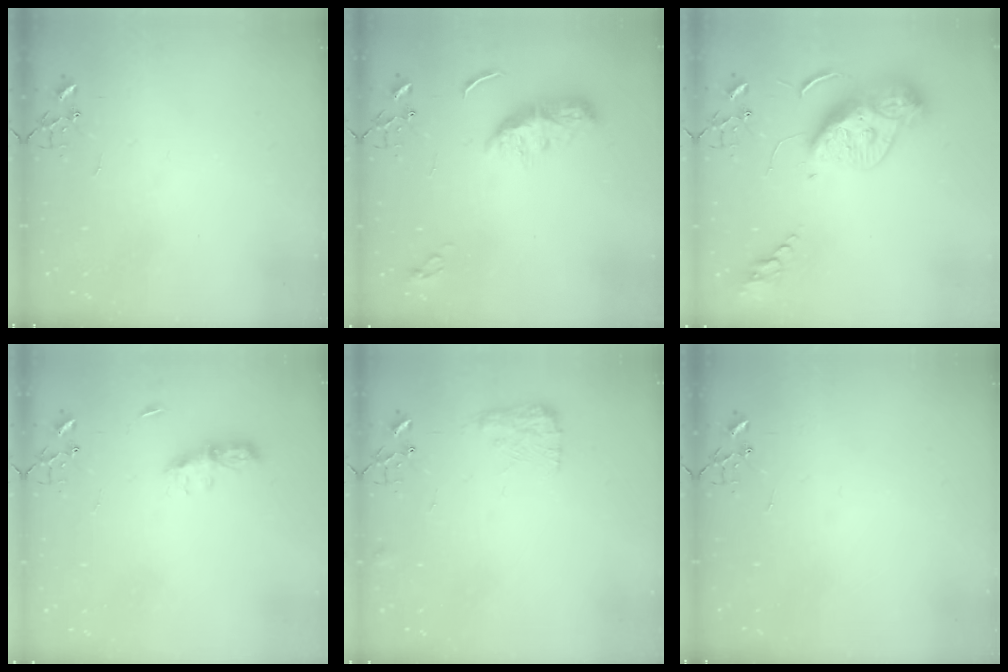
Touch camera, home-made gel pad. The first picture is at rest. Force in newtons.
{"total": 9.1, "press": 9.1, "slide": 0.2}
{"total": 14.4, "press": 14.4, "slide": 1.3}
{"total": 7.4, "press": 7.4, "slide": 0.4}
{"total": 9.5, "press": 9.5, "slide": 0.3}
{"total": 0.0}